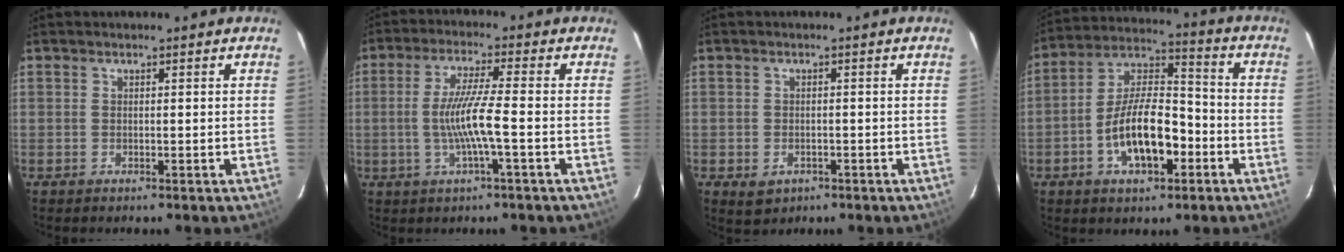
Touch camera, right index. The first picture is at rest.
{"total": 7.8, "force": [-1.9, -0.5, 7.6], "torque": [-0.150, -0.005, -0.033]}
{"total": 3.7, "force": [-1.6, 2.9, 1.6], "torque": [-0.036, -0.003, -0.015]}
{"total": 14.1, "force": [-4.9, 6.2, 11.6], "torque": [-0.223, 0.017, -0.081]}